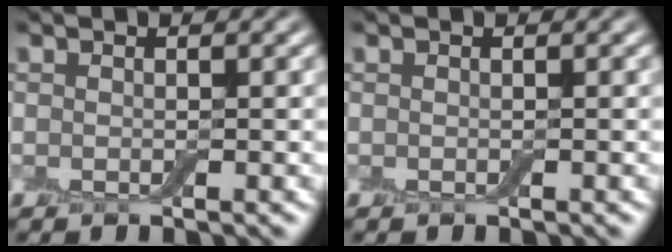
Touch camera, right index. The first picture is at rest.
{"total": 0.0}